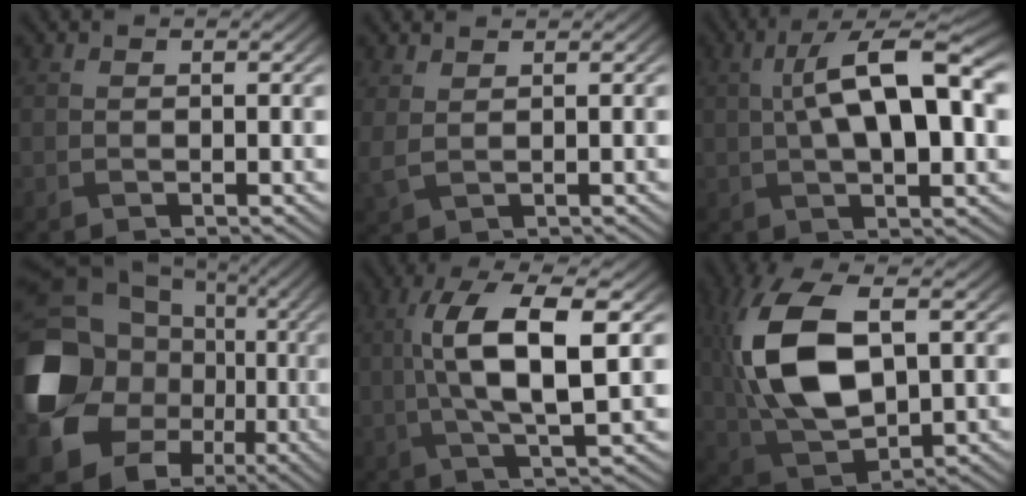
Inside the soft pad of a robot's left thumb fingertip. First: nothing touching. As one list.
[{"total": 2.1, "force": [1.5, 0.8, 1.3], "torque": [-0.043, 0.001, 0.036]}, {"total": 13.4, "force": [2.2, 5.4, 12.0], "torque": [-0.210, 0.009, 0.034]}, {"total": 17.5, "force": [-2.4, 14.6, 9.4], "torque": [-0.230, -0.043, -0.024]}, {"total": 11.2, "force": [1.2, 3.6, 10.6], "torque": [-0.205, 0.007, 0.022]}, {"total": 15.1, "force": [2.1, 8.1, 12.5], "torque": [-0.297, 0.003, 0.045]}]